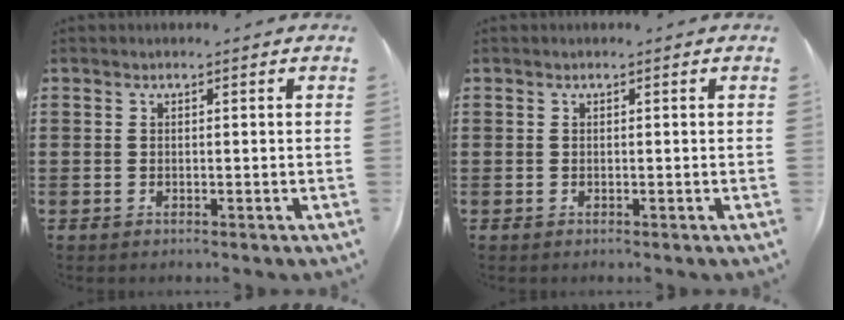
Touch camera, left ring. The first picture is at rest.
{"total": 0.0}